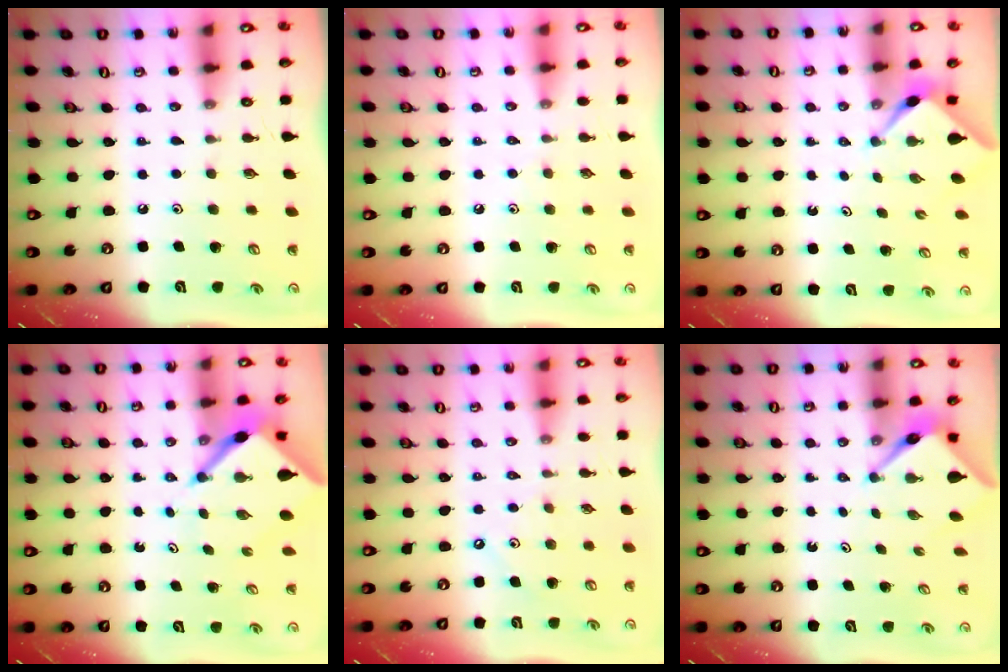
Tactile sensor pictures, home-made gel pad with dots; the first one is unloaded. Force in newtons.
{"total": 4.7, "press": 4.6, "slide": 0.7}
{"total": 2.3, "press": 2.3, "slide": 0.3}
{"total": 6.4, "press": 6.4, "slide": 0.6}
{"total": 3.6, "press": 3.5, "slide": 0.4}
{"total": 3.9, "press": 3.9, "slide": 0.2}